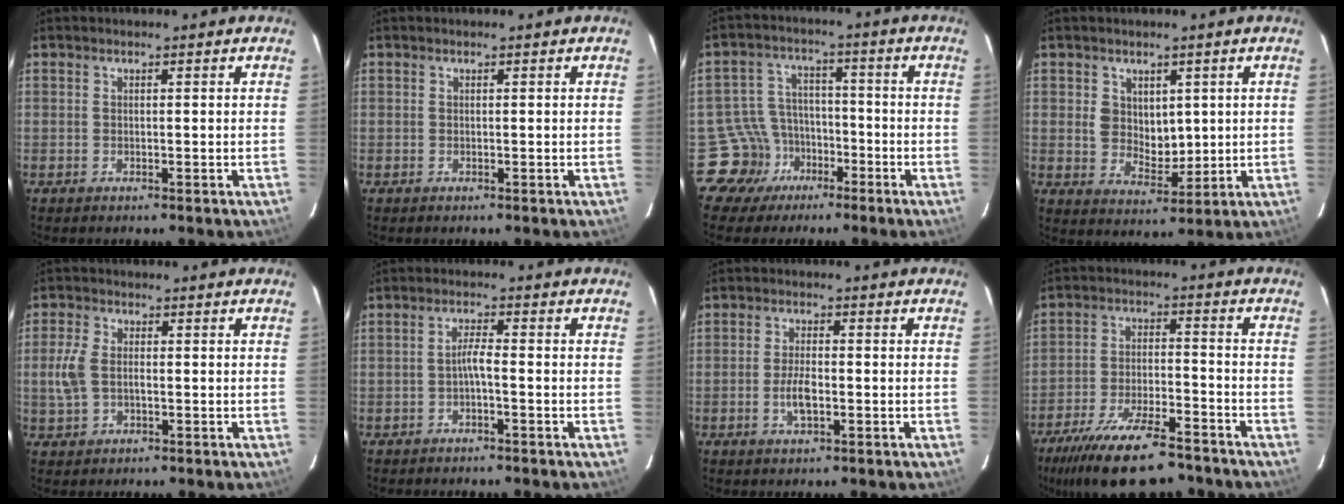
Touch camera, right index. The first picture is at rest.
{"total": 0.0}
{"total": 8.2, "force": [-5.0, 6.4, -0.6], "torque": [-0.003, 0.031, -0.085]}
{"total": 6.3, "force": [1.8, 5.0, 3.3], "torque": [-0.052, 0.000, 0.041]}
{"total": 5.5, "force": [-0.5, 3.3, 4.3], "torque": [-0.104, 0.004, -0.006]}
{"total": 2.2, "force": [-1.1, 0.0, 1.9], "torque": [-0.038, 0.006, -0.020]}
{"total": 4.3, "force": [-1.3, 1.7, 3.7], "torque": [-0.076, -0.001, -0.023]}
{"total": 17.3, "force": [-13.6, 4.9, 9.6], "torque": [-0.196, -0.024, -0.218]}